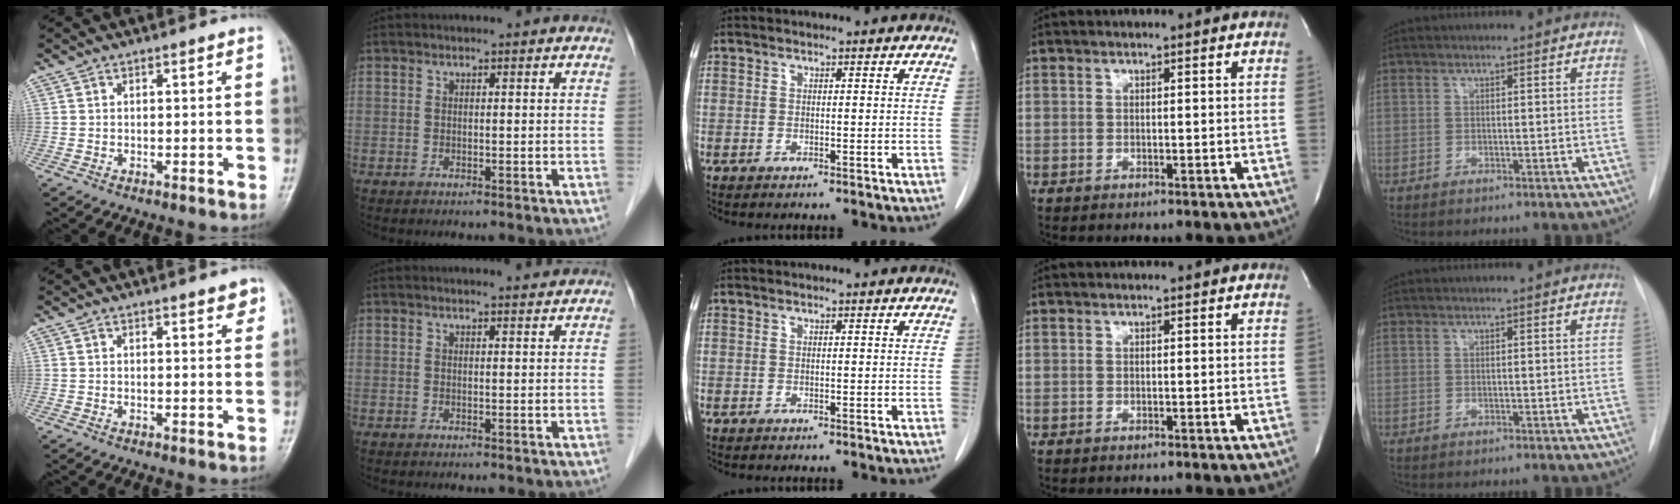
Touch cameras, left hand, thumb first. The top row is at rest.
{"thumb": {"total": 2.5, "force": [1.7, 0.7, 1.7], "torque": [-0.012, -0.007, 0.019]}, "index": {"total": 1.9, "force": [1.9, 0.0, 0.0], "torque": [-0.008, -0.001, 0.025]}}